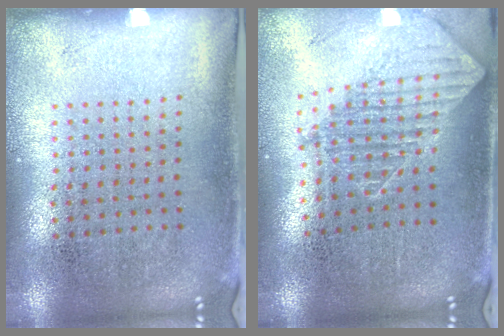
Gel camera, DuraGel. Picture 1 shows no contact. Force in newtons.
{"total": 1.8, "press": 1.4, "slide": 1.0}